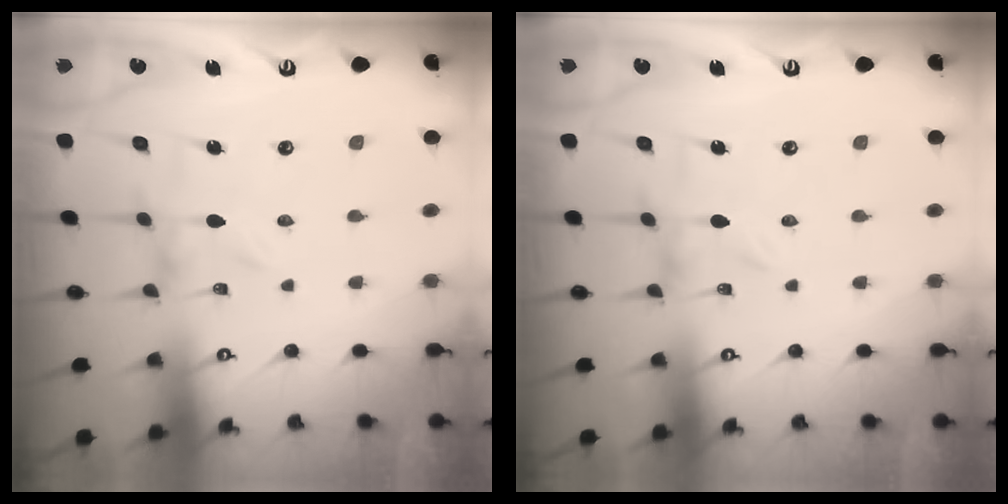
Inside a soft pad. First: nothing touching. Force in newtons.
{"total": 0.0}